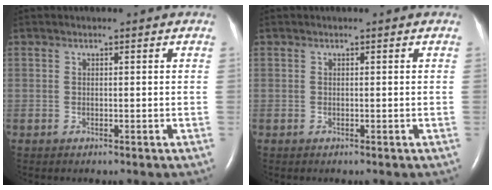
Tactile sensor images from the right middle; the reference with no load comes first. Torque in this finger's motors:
{"motor_torque": [0.00, 0.00, 0.00, 0.00]}